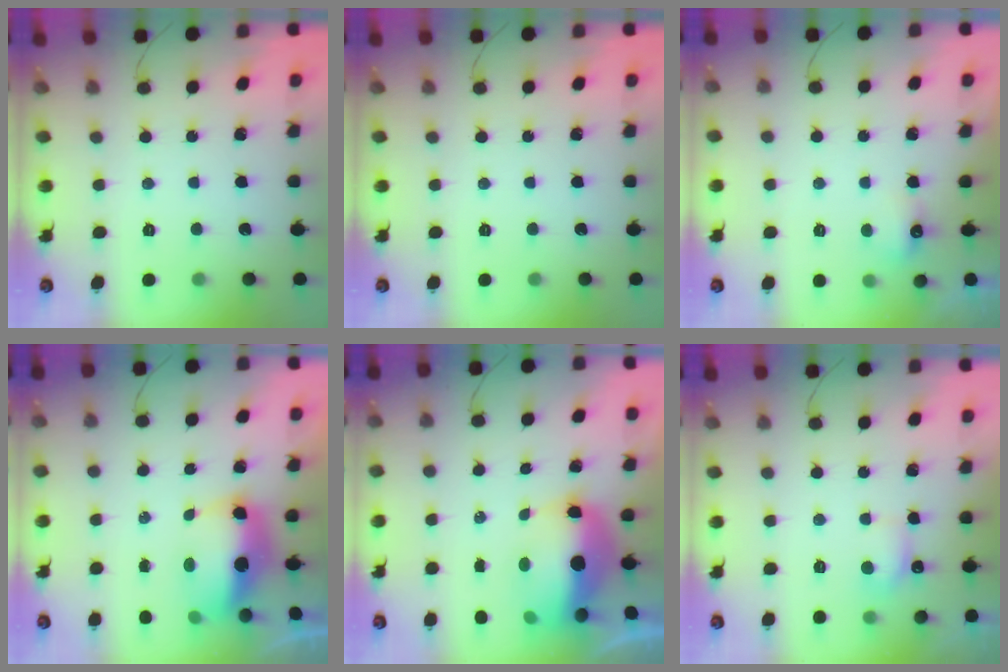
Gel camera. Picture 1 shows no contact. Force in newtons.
{"total": 0.0}
{"total": 3.7, "press": 3.5, "slide": 1.2}
{"total": 8.8, "press": 8.7, "slide": 1.6}
{"total": 10.2, "press": 10.0, "slide": 2.2}
{"total": 4.4, "press": 4.2, "slide": 1.4}